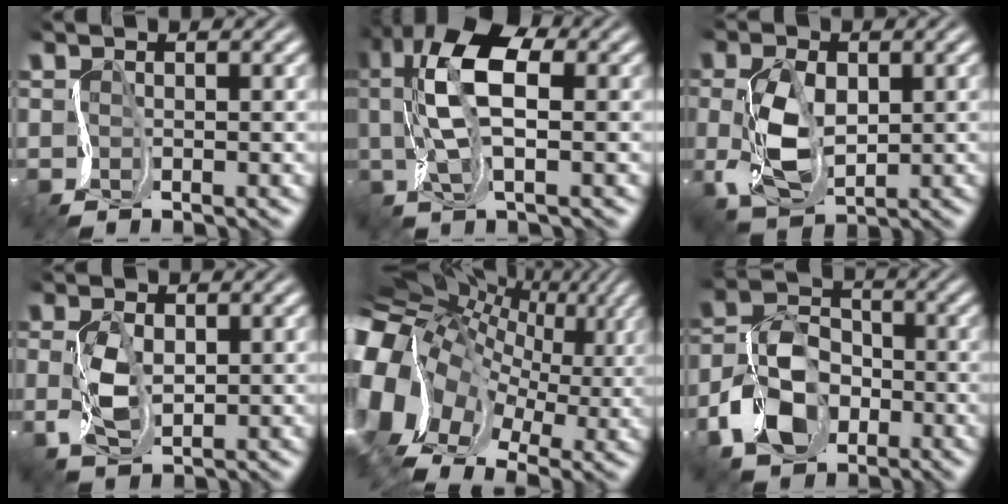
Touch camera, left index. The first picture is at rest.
{"total": 8.3, "force": [2.2, 3.3, 7.3], "torque": [-0.156, 0.021, 0.033]}
{"total": 4.2, "force": [0.7, 2.8, 3.0], "torque": [-0.091, 0.006, 0.014]}
{"total": 2.0, "force": [0.6, 1.3, 1.4], "torque": [-0.059, 0.005, 0.010]}
{"total": 15.8, "force": [0.5, 12.3, 9.8], "torque": [-0.206, 0.010, 0.028]}
{"total": 5.7, "force": [-2.7, 4.3, 2.7], "torque": [-0.068, 0.015, -0.064]}